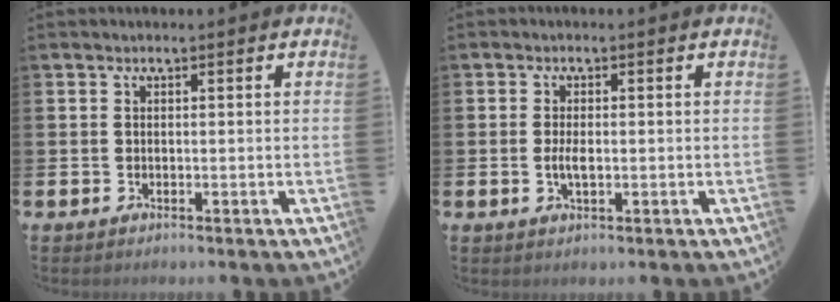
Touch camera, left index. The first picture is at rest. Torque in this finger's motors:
{"motor_torque": [0.50, -0.07, 0.04, 0.08]}